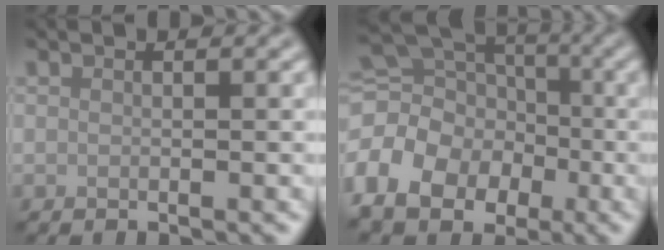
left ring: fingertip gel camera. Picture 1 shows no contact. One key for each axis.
{"total": 11.6, "fx": -3.8, "fy": 9.4, "fz": 5.7, "tx": -0.123, "ty": -0.007, "tz": -0.081}